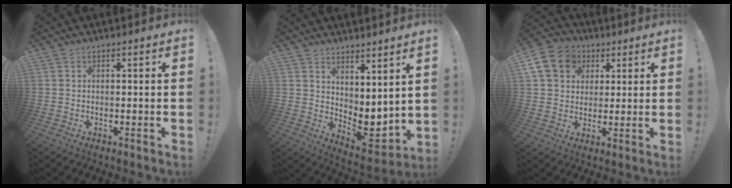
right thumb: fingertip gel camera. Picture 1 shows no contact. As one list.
[{"total": 5.0, "force": [1.9, 3.4, 3.2], "torque": [-0.026, -0.037, 0.044]}, {"total": 13.3, "force": [4.8, 11.0, 5.8], "torque": [-0.087, -0.016, 0.096]}]